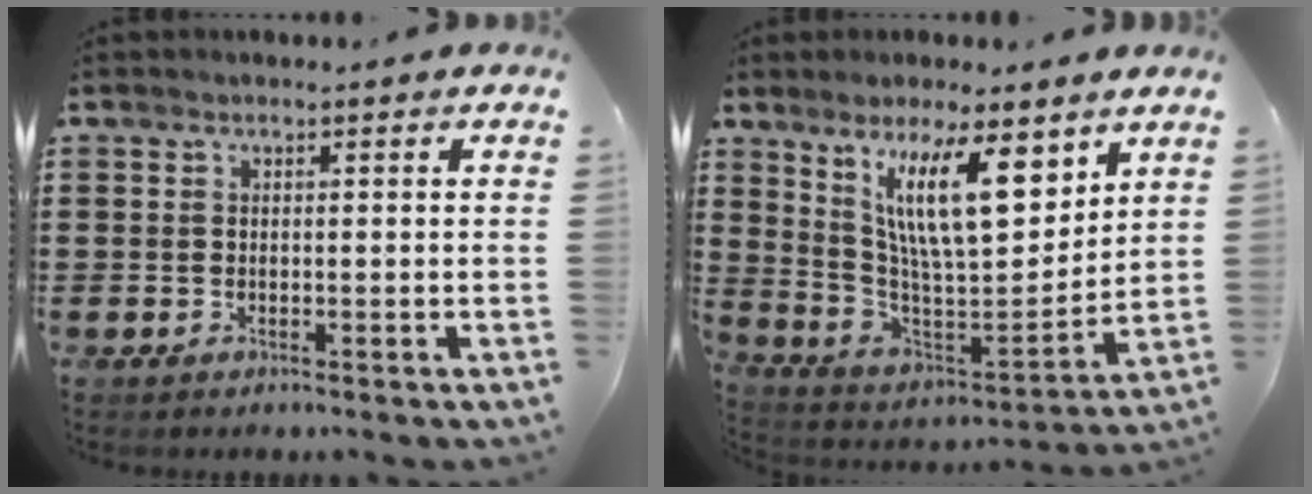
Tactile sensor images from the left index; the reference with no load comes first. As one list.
[{"total": 14.2, "force": [8.2, 3.8, 11.0], "torque": [-0.213, -0.026, 0.143]}]